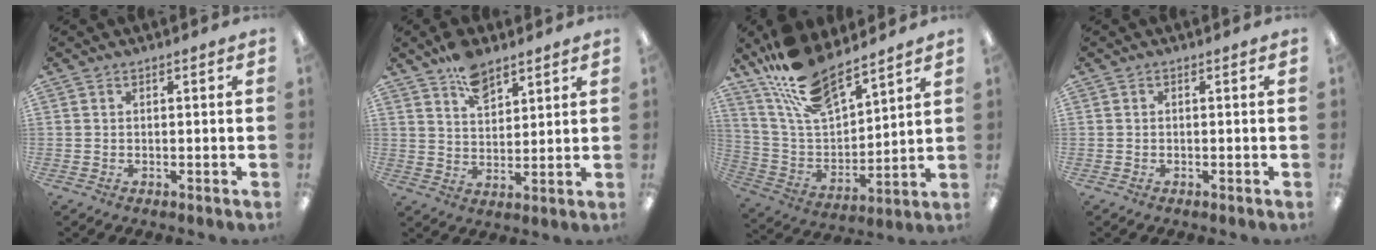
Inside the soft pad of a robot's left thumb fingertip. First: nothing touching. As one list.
[{"total": 8.4, "force": [6.2, 4.2, 3.9], "torque": [-0.063, -0.031, 0.110]}, {"total": 16.5, "force": [14.1, 4.9, 7.1], "torque": [-0.162, -0.087, 0.257]}, {"total": 0.0}]